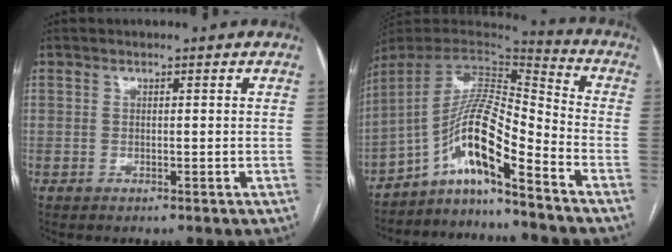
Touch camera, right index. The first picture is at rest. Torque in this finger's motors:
{"motor_torque": [0.96, -0.84, 0.80, 0.21]}